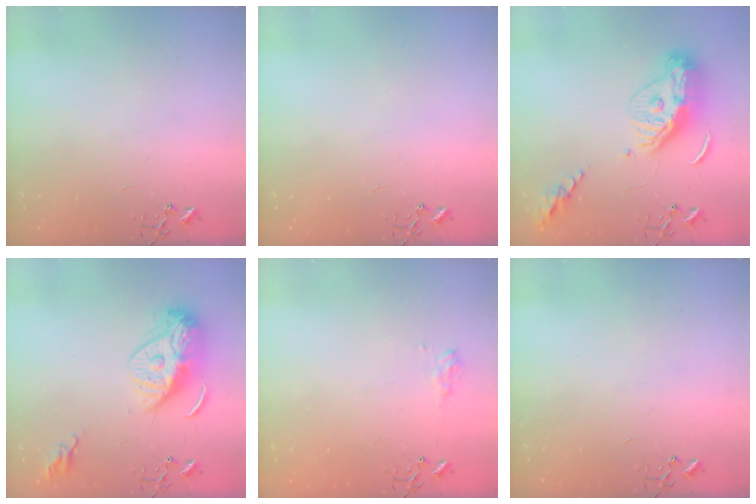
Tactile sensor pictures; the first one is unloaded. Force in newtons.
{"total": 0.0}
{"total": 14.7, "press": 14.6, "slide": 1.6}
{"total": 15.5, "press": 15.4, "slide": 1.3}
{"total": 7.7, "press": 7.7, "slide": 0.4}
{"total": 0.0}